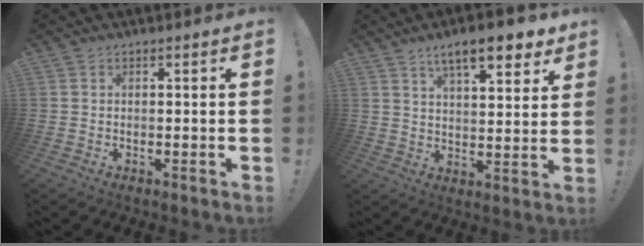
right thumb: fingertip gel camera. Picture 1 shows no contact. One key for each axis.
{"total": 11.6, "fx": 7.4, "fy": 3.2, "fz": 8.3, "tx": -0.122, "ty": -0.039, "tz": 0.121}